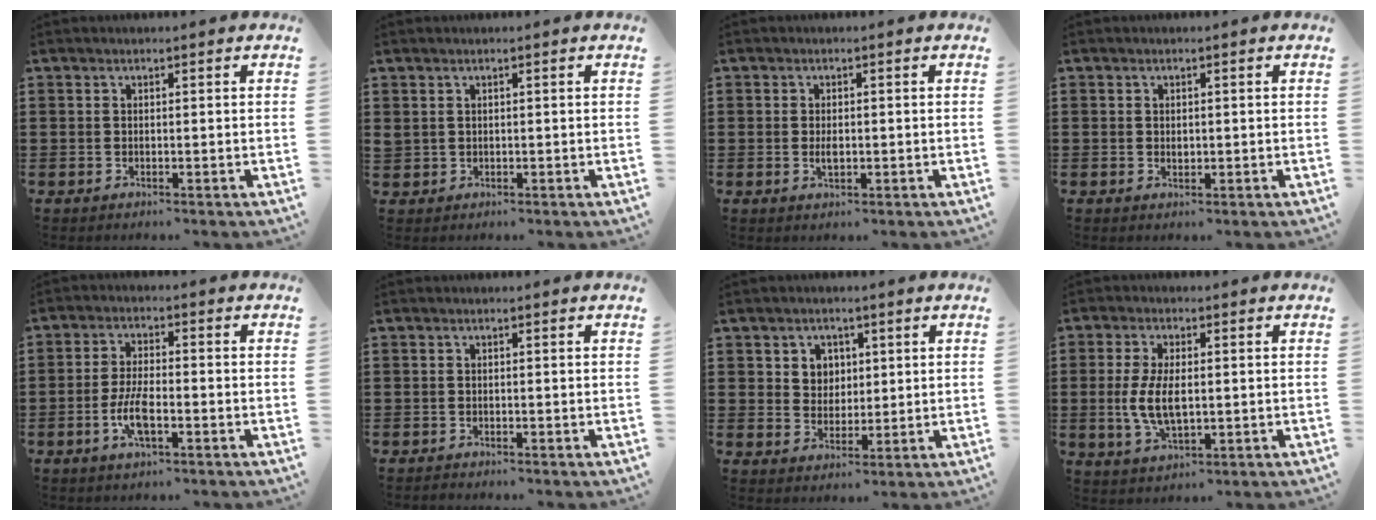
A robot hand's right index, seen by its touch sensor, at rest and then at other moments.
{"total": 0.9, "force": [0.5, 0.7, 0.3], "torque": [-0.008, 0.004, 0.009]}
{"total": 1.8, "force": [-0.1, 0.7, 1.6], "torque": [-0.031, -0.002, -0.001]}
{"total": 0.8, "force": [0.2, 0.6, 0.5], "torque": [-0.012, 0.003, 0.004]}
{"total": 5.6, "force": [-2.0, 1.8, 4.9], "torque": [-0.110, -0.005, -0.042]}
{"total": 0.5, "force": [-0.5, 0.0, -0.1], "torque": [-0.001, -0.001, -0.010]}
{"total": 3.8, "force": [1.5, 3.4, 0.7], "torque": [-0.022, 0.010, 0.025]}
{"total": 6.5, "force": [-0.3, 3.0, 5.8], "torque": [-0.128, -0.001, -0.009]}